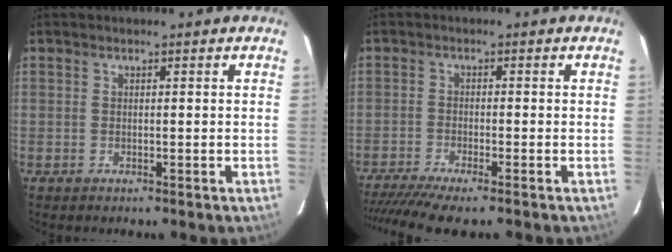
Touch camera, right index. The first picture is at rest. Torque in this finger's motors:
{"motor_torque": [1.05, -0.99, 0.35, 0.13]}